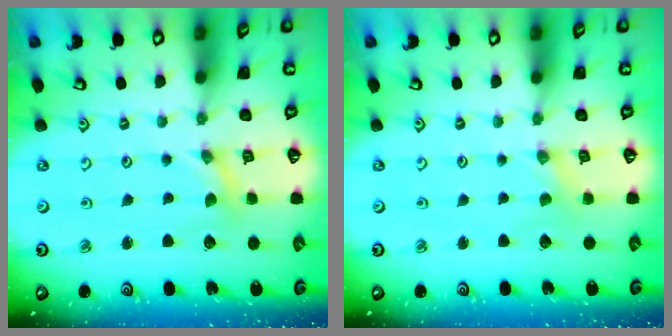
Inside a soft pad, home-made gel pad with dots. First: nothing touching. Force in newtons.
{"total": 0.0}